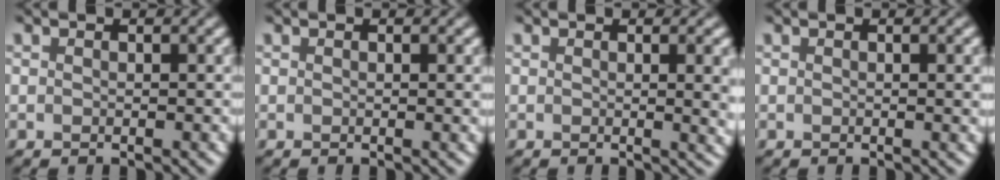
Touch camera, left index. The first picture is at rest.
{"total": 1.0, "force": [0.3, 0.2, 0.9], "torque": [-0.008, 0.001, 0.004]}
{"total": 4.0, "force": [0.4, 1.4, 3.7], "torque": [-0.030, 0.002, 0.006]}
{"total": 2.0, "force": [0.2, 0.5, 1.9], "torque": [-0.018, 0.003, 0.000]}